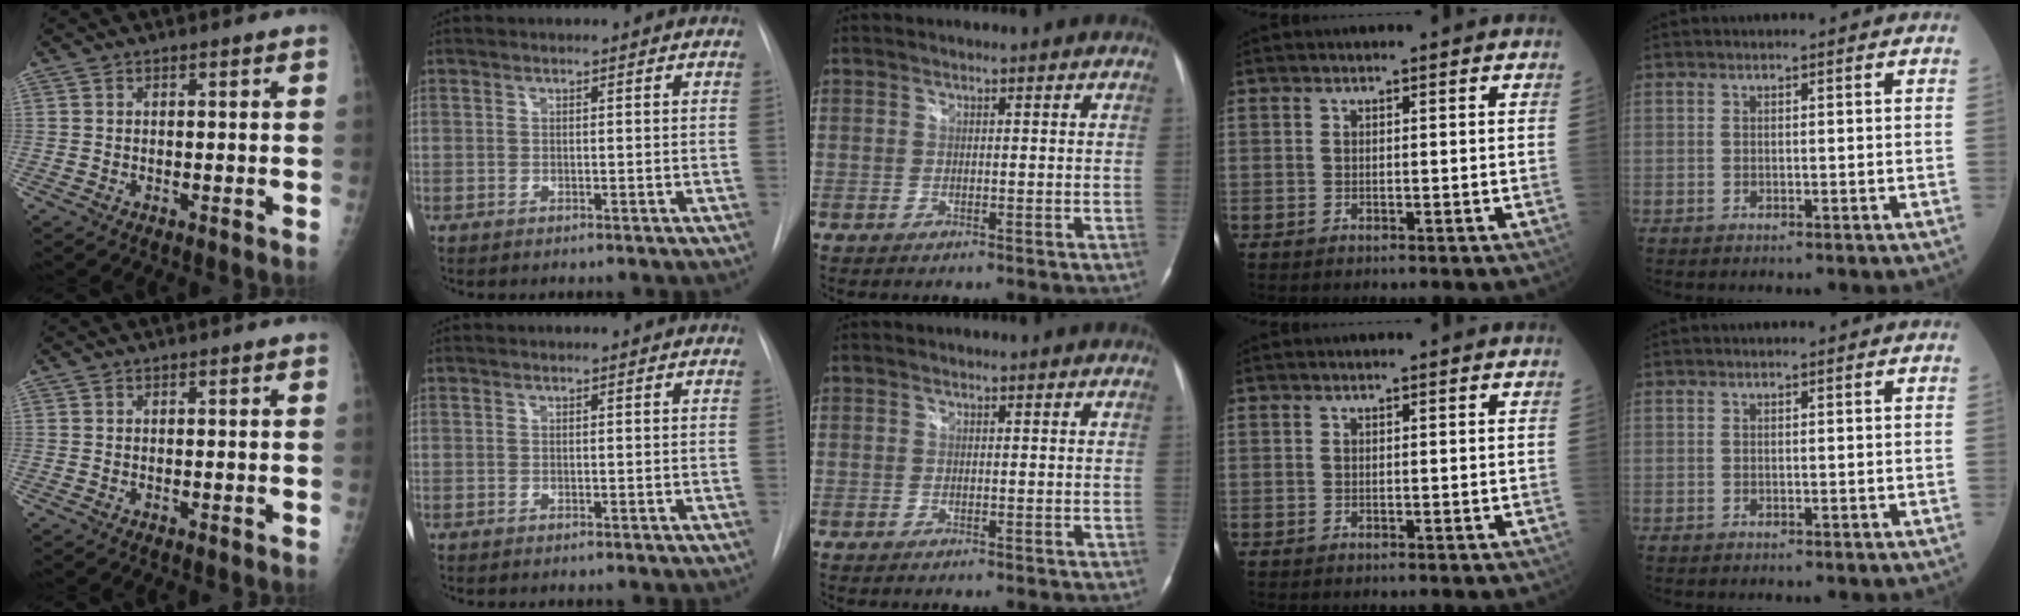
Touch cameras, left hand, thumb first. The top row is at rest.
{}